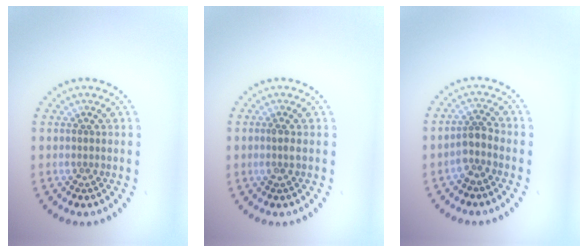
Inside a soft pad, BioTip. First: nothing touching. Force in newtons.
{"total": 0.9, "press": 0.7, "slide": 0.5}
{"total": 2.0, "press": 1.6, "slide": 1.3}